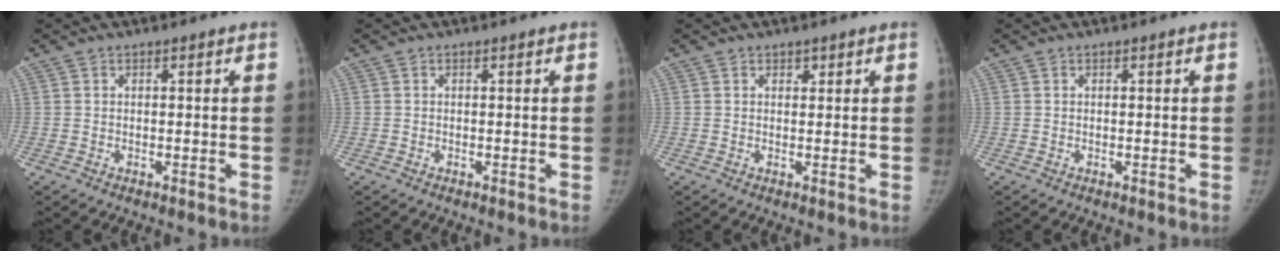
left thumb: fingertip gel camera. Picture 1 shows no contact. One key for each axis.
{"total": 0.0}
{"total": 1.0, "fx": 0.7, "fy": 0.6, "fz": 0.3, "tx": 0.004, "ty": -0.005, "tz": 0.009}
{"total": 0.0}